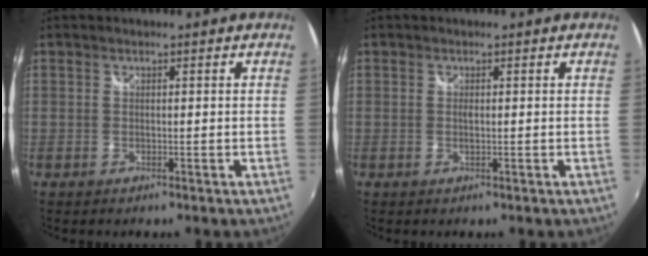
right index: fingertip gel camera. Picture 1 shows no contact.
{"total": 0.7, "force": [0.0, 0.1, 0.7], "torque": [-0.014, 0.000, -0.002]}